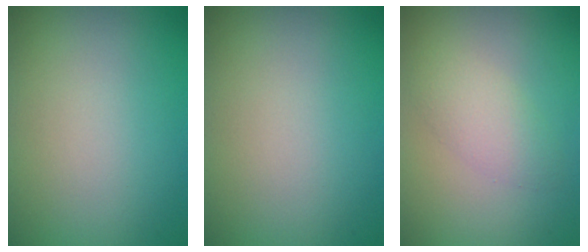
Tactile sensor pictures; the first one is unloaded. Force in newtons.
{"total": 0.0}
{"total": 2.4, "press": 2.4, "slide": 0.2}